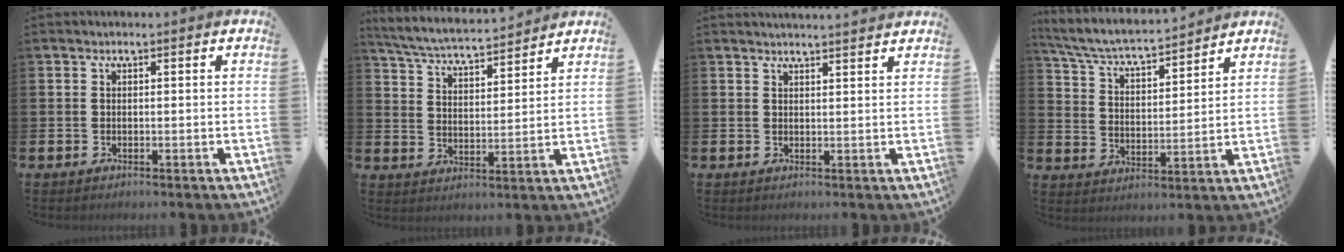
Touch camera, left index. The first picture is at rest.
{"total": 5.4, "force": [5.3, 0.3, 1.1], "torque": [-0.045, -0.038, 0.090]}
{"total": 2.0, "force": [2.0, -0.2, 0.0], "torque": [0.006, -0.014, 0.034]}
{"total": 5.8, "force": [5.5, 0.6, 1.7], "torque": [-0.060, -0.043, 0.091]}